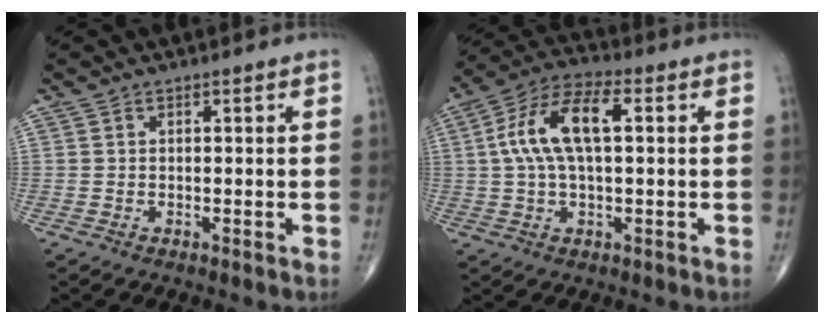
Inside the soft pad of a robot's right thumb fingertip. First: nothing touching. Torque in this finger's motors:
{"motor_torque": [-0.88, 1.17, 0.32, 0.04, 0.14]}